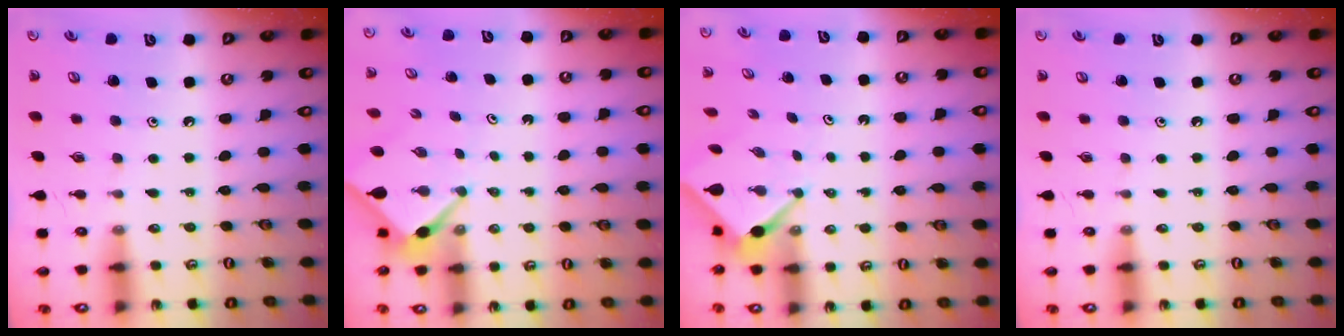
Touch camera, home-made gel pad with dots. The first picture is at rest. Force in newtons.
{"total": 2.9, "press": 2.9, "slide": 0.4}
{"total": 3.3, "press": 3.3, "slide": 0.2}
{"total": 0.0}